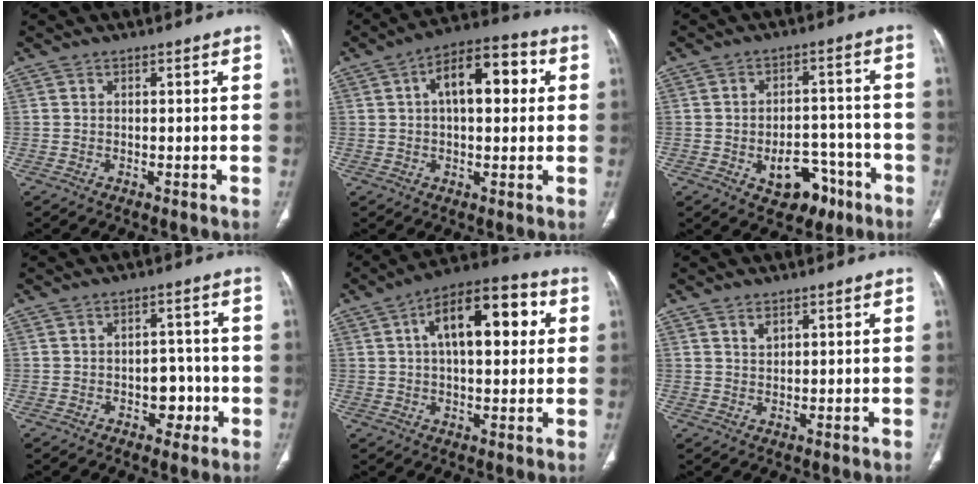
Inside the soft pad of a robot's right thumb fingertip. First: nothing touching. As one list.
[{"total": 12.6, "force": [2.8, 6.4, 10.5], "torque": [-0.137, 0.027, 0.036]}, {"total": 9.9, "force": [-4.5, 6.5, 6.0], "torque": [-0.053, 0.043, -0.052]}, {"total": 4.9, "force": [-1.6, 3.5, 3.1], "torque": [-0.013, 0.016, -0.019]}, {"total": 16.1, "force": [4.2, 7.7, 13.5], "torque": [-0.175, 0.024, 0.057]}, {"total": 1.9, "force": [1.3, 1.0, 1.1], "torque": [-0.016, -0.009, 0.028]}]